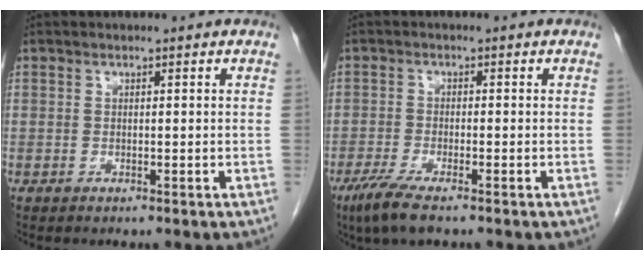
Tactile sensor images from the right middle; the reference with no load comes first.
{"total": 5.2, "force": [-3.5, 0.6, 3.8], "torque": [-0.081, -0.016, -0.063]}